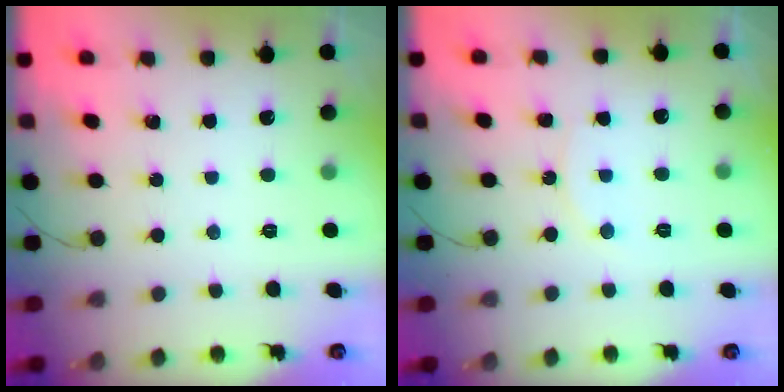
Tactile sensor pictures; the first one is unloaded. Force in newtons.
{"total": 6.3, "press": 6.3, "slide": 0.6}